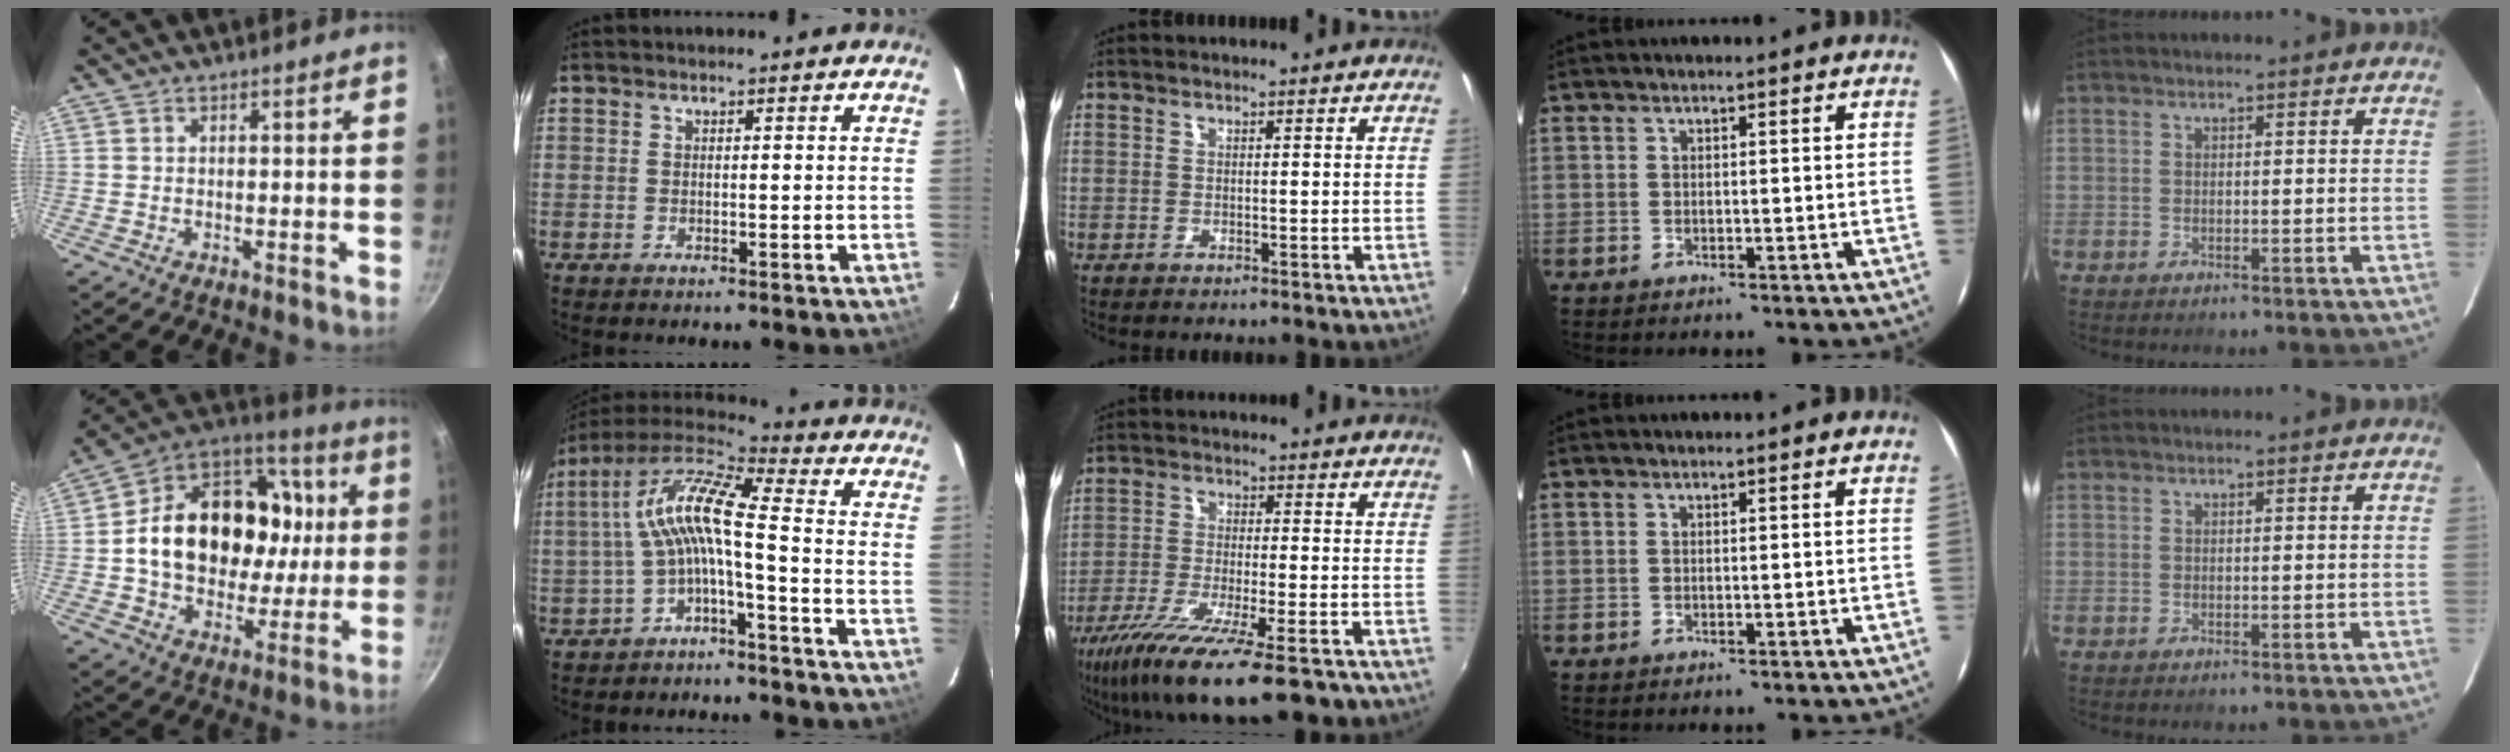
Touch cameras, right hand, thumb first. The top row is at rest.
{"thumb": {"total": 26.1, "force": [1.7, 19.9, 16.8], "torque": [-0.259, 0.036, 0.029]}, "index": {"total": 11.9, "force": [-1.8, 1.8, 11.6], "torque": [-0.235, 0.021, -0.037]}, "middle": {"total": 17.4, "force": [-11.8, 3.5, 12.4], "torque": [-0.240, -0.064, -0.201]}}